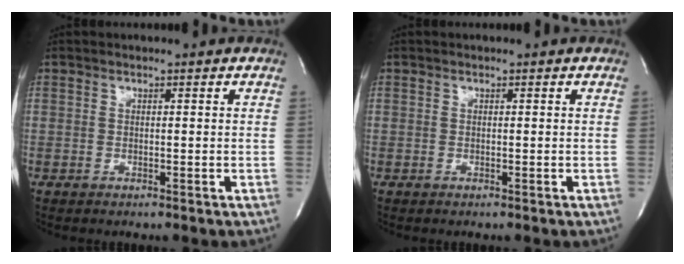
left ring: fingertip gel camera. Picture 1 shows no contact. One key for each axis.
{"total": 0.0}